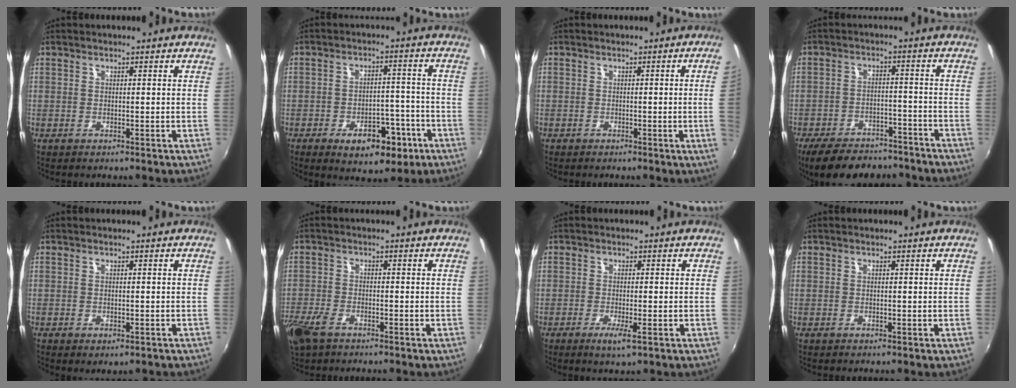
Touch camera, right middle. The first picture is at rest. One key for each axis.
{"total": 10.2, "fx": -5.5, "fy": 5.5, "fz": 6.6, "tx": -0.108, "ty": 0.010, "tz": -0.063}
{"total": 3.1, "fx": -0.1, "fy": -1.6, "fz": 2.6, "tx": -0.046, "ty": -0.010, "tz": 0.006}
{"total": 16.9, "fx": -13.8, "fy": 6.3, "fz": 7.5, "tx": -0.161, "ty": -0.009, "tz": -0.194}
{"total": 1.5, "fx": -0.7, "fy": 0.8, "fz": 1.1, "tx": -0.019, "ty": -0.008, "tz": -0.008}
{"total": 7.1, "fx": -4.6, "fy": 3.2, "fz": 4.4, "tx": -0.119, "ty": -0.019, "tz": -0.093}
{"total": 3.1, "fx": -1.4, "fy": 0.4, "fz": 2.7, "tx": -0.058, "ty": -0.010, "tz": -0.027}
{"total": 0.0}